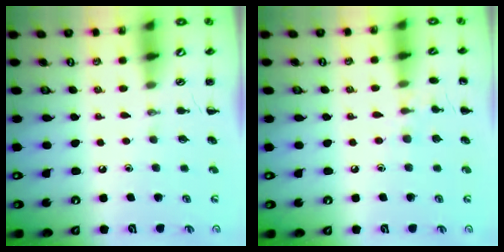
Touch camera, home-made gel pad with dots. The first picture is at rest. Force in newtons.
{"total": 5.9, "press": 5.6, "slide": 1.8}